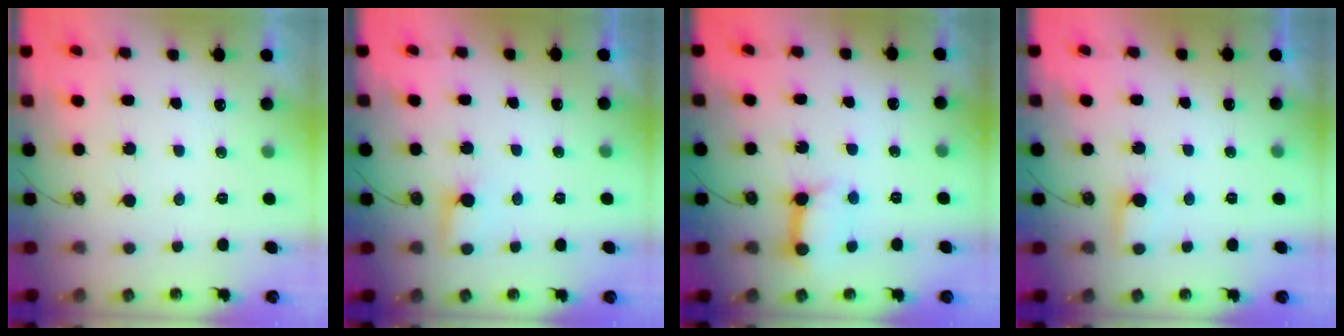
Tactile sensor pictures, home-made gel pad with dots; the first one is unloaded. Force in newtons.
{"total": 5.0, "press": 5.0, "slide": 0.4}
{"total": 9.7, "press": 9.6, "slide": 1.0}
{"total": 4.6, "press": 4.6, "slide": 0.4}